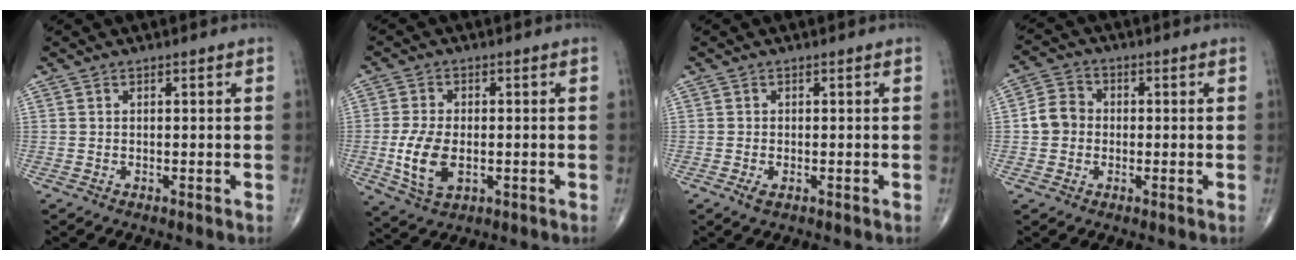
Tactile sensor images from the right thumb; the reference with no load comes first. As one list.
[{"total": 8.6, "force": [-1.5, 4.9, 6.9], "torque": [-0.138, -0.006, -0.023]}, {"total": 1.5, "force": [-0.6, 0.7, 1.2], "torque": [-0.026, -0.003, -0.012]}, {"total": 5.4, "force": [-0.5, 4.8, 2.4], "torque": [-0.032, 0.015, -0.018]}]